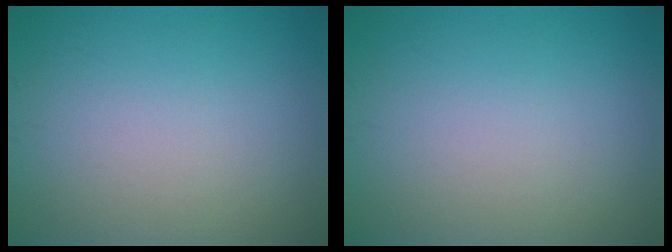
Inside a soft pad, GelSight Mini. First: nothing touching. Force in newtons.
{"total": 0.0}